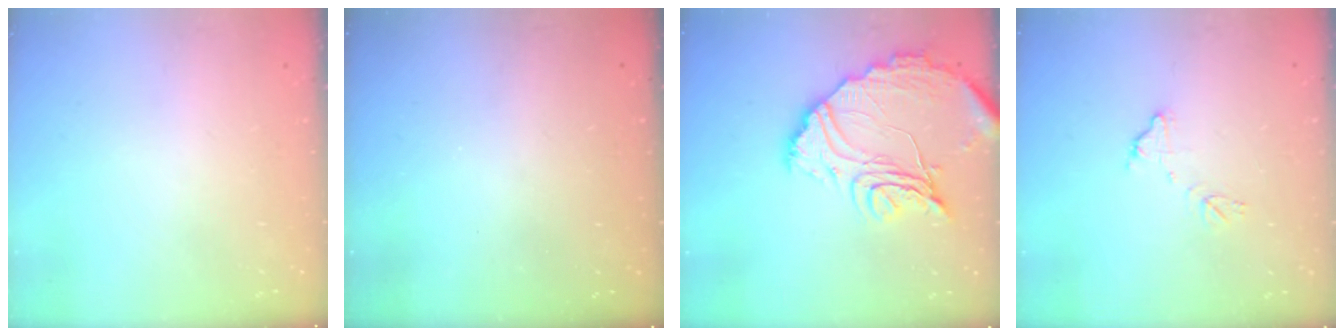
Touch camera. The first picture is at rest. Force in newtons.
{"total": 3.3, "press": 3.3, "slide": 0.1}
{"total": 17.1, "press": 17.0, "slide": 1.8}
{"total": 9.2, "press": 9.2, "slide": 0.7}